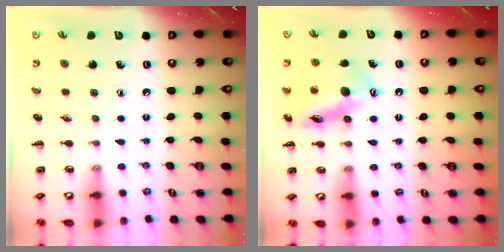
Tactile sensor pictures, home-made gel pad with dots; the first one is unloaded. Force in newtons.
{"total": 14.2, "press": 14.0, "slide": 2.6}